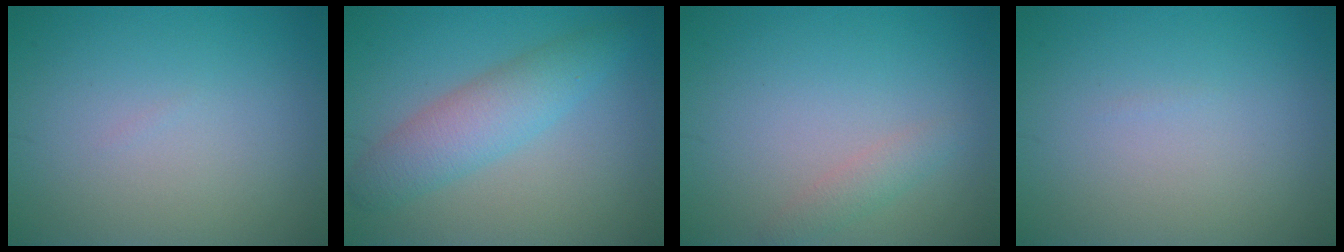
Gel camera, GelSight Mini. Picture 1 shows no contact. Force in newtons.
{"total": 4.3, "press": 4.3, "slide": 0.1}
{"total": 1.4, "press": 1.4, "slide": 0.0}
{"total": 0.0}